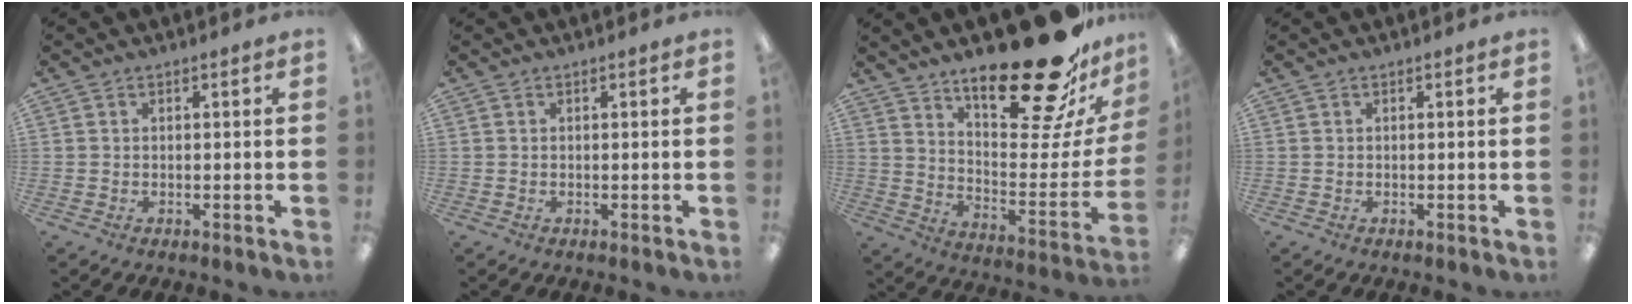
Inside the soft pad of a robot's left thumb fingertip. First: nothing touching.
{"total": 0.0}
{"total": 26.0, "force": [19.9, 7.4, 15.1], "torque": [-0.196, -0.147, 0.323]}
{"total": 0.0}